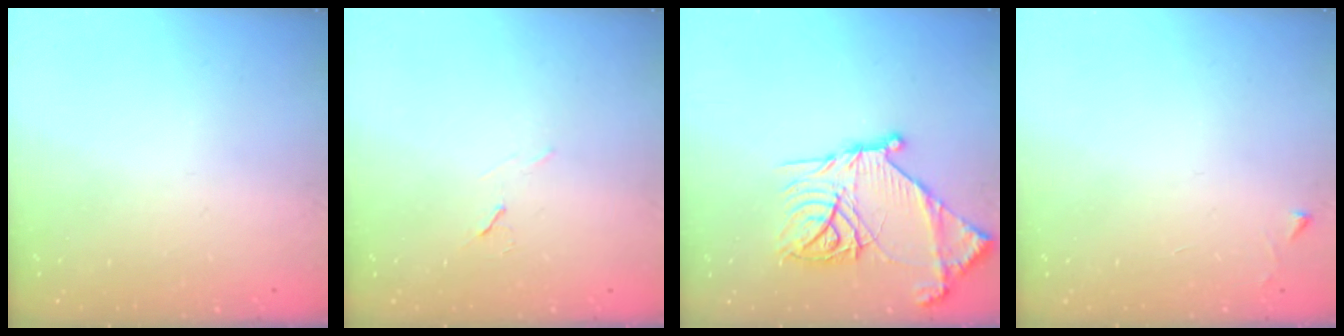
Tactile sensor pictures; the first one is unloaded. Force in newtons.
{"total": 6.0, "press": 5.3, "slide": 2.8}
{"total": 22.5, "press": 22.4, "slide": 2.2}
{"total": 2.3, "press": 2.3, "slide": 0.4}